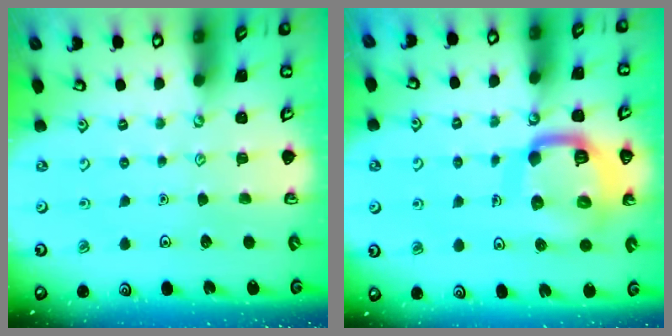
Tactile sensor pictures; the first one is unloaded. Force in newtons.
{"total": 16.6, "press": 16.5, "slide": 1.6}